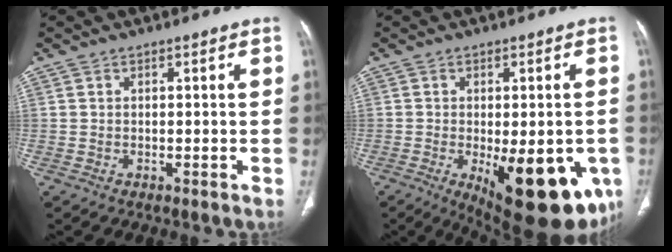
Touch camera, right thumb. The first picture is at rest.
{"total": 20.8, "force": [-6.8, 8.5, 17.7], "torque": [-0.180, -0.018, -0.071]}